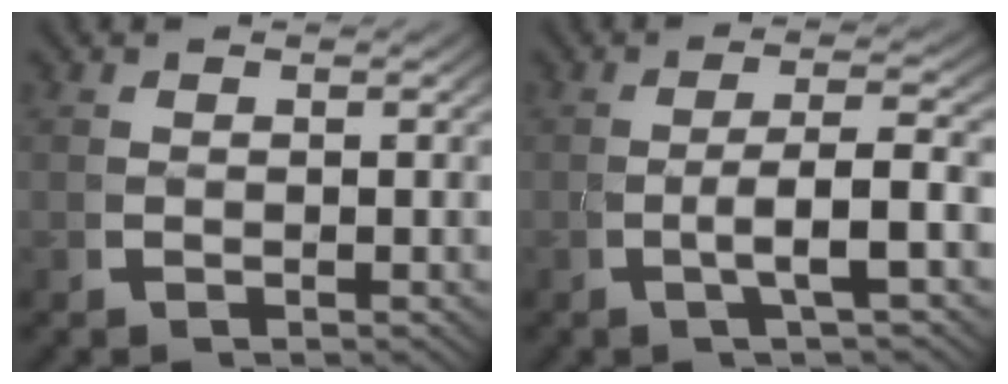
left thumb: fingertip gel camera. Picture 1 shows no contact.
{"total": 4.3, "force": [-0.5, 1.0, 4.2], "torque": [-0.084, -0.006, -0.005]}